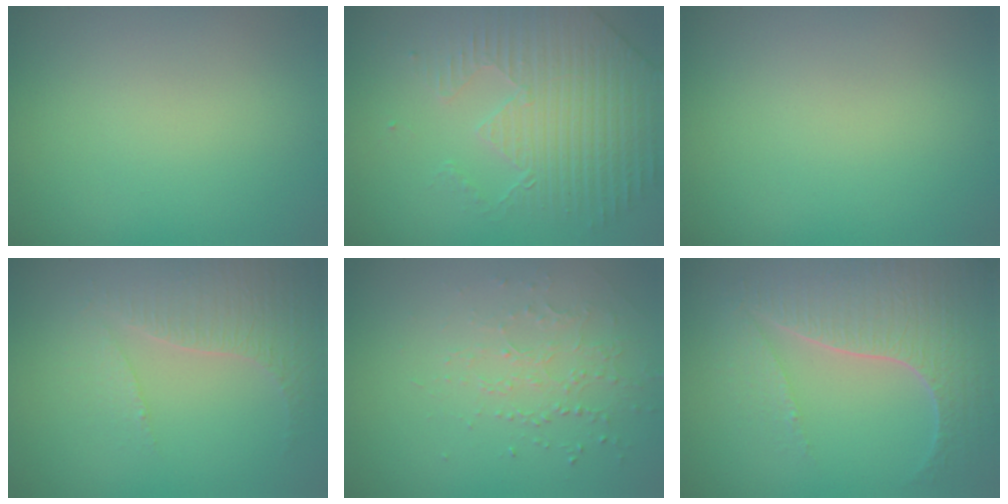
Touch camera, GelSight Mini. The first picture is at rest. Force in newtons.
{"total": 4.4, "press": 4.3, "slide": 1.1}
{"total": 0.0}
{"total": 3.4, "press": 3.2, "slide": 1.4}
{"total": 1.5, "press": 1.2, "slide": 0.9}
{"total": 6.8, "press": 5.2, "slide": 4.3}